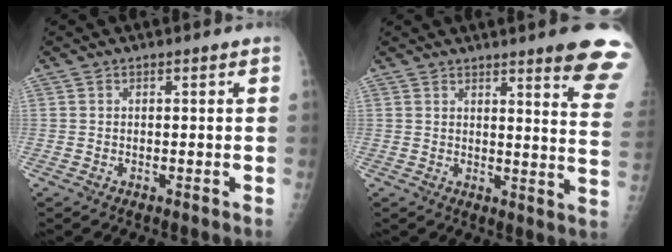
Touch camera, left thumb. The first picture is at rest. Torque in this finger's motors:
{"motor_torque": [3.96, 1.05, 1.63, -1.14, 0.27]}